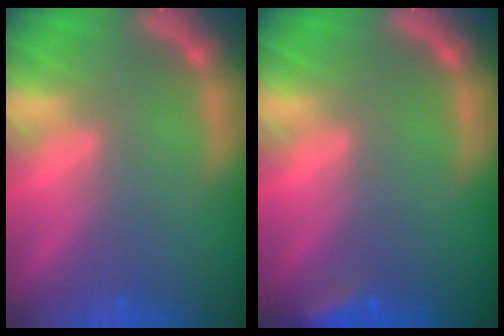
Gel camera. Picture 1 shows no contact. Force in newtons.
{"total": 2.4}